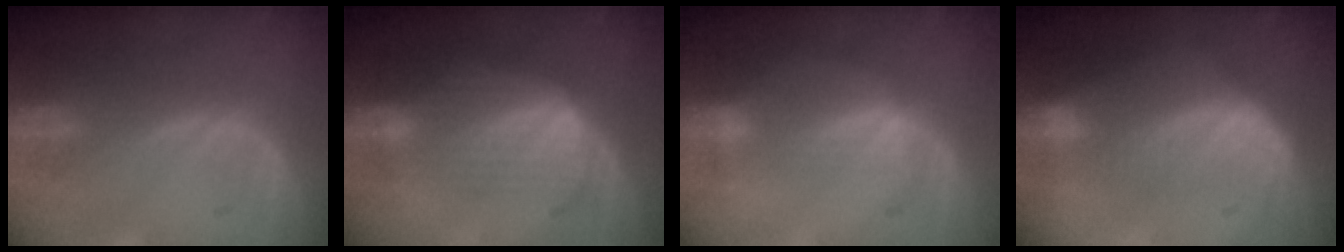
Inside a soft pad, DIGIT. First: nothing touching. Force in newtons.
{"total": 7.1, "press": 6.5, "slide": 2.9}
{"total": 2.4, "press": 2.4, "slide": 0.4}
{"total": 7.1, "press": 6.5, "slide": 2.8}